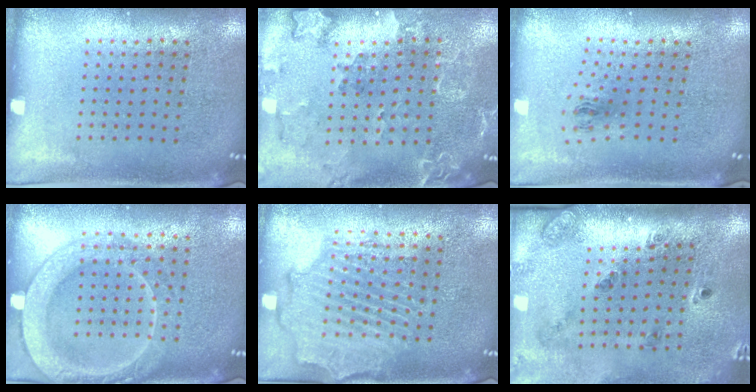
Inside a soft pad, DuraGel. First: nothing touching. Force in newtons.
{"total": 2.0, "press": 1.9, "slide": 0.7}
{"total": 1.1, "press": 0.4, "slide": 1.0}
{"total": 2.0, "press": 2.0, "slide": 0.3}
{"total": 2.3, "press": 2.2, "slide": 0.6}
{"total": 1.8, "press": 1.5, "slide": 1.0}